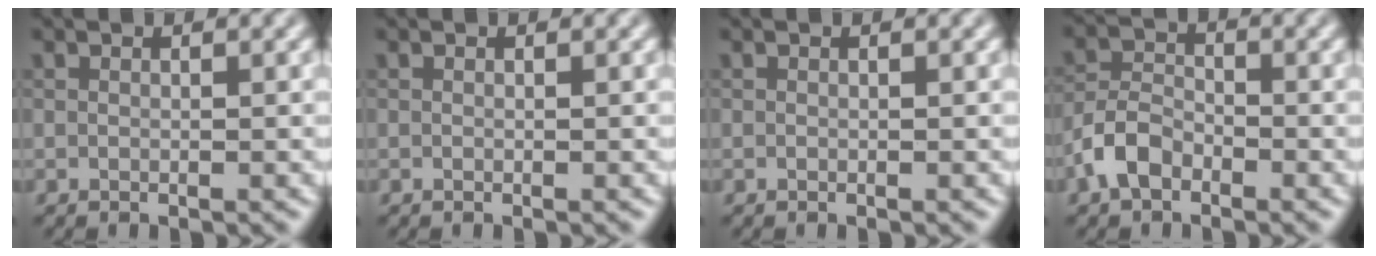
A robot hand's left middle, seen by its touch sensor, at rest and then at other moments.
{"total": 0.0}
{"total": 0.0}
{"total": 3.3, "force": [-2.0, 1.9, 1.8], "torque": [-0.035, 0.008, -0.049]}